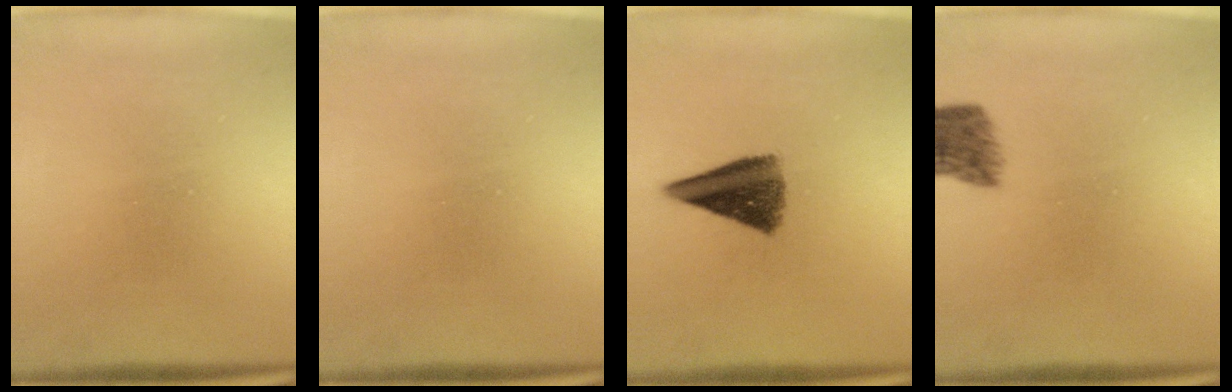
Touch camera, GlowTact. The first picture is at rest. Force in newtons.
{"total": 0.0}
{"total": 8.5}
{"total": 5.2}